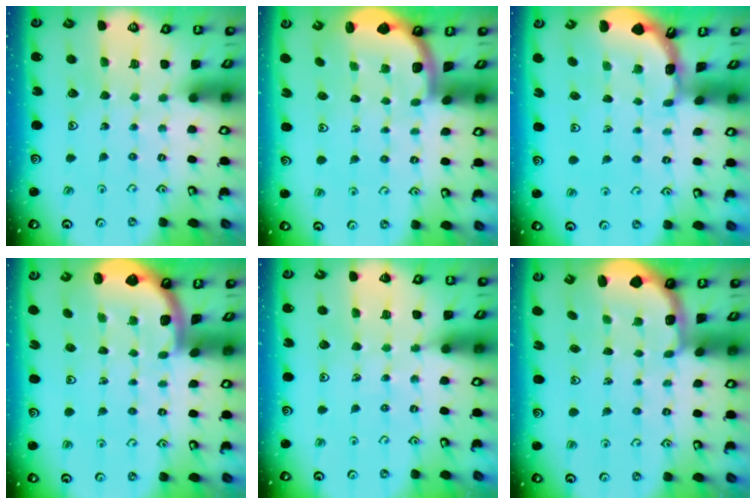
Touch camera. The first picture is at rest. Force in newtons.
{"total": 1.8, "press": 1.8, "slide": 0.1}
{"total": 1.7, "press": 1.6, "slide": 0.1}
{"total": 1.2, "press": 1.2, "slide": 0.1}
{"total": 4.7, "press": 4.2, "slide": 2.1}
{"total": 2.4, "press": 1.1, "slide": 2.2}